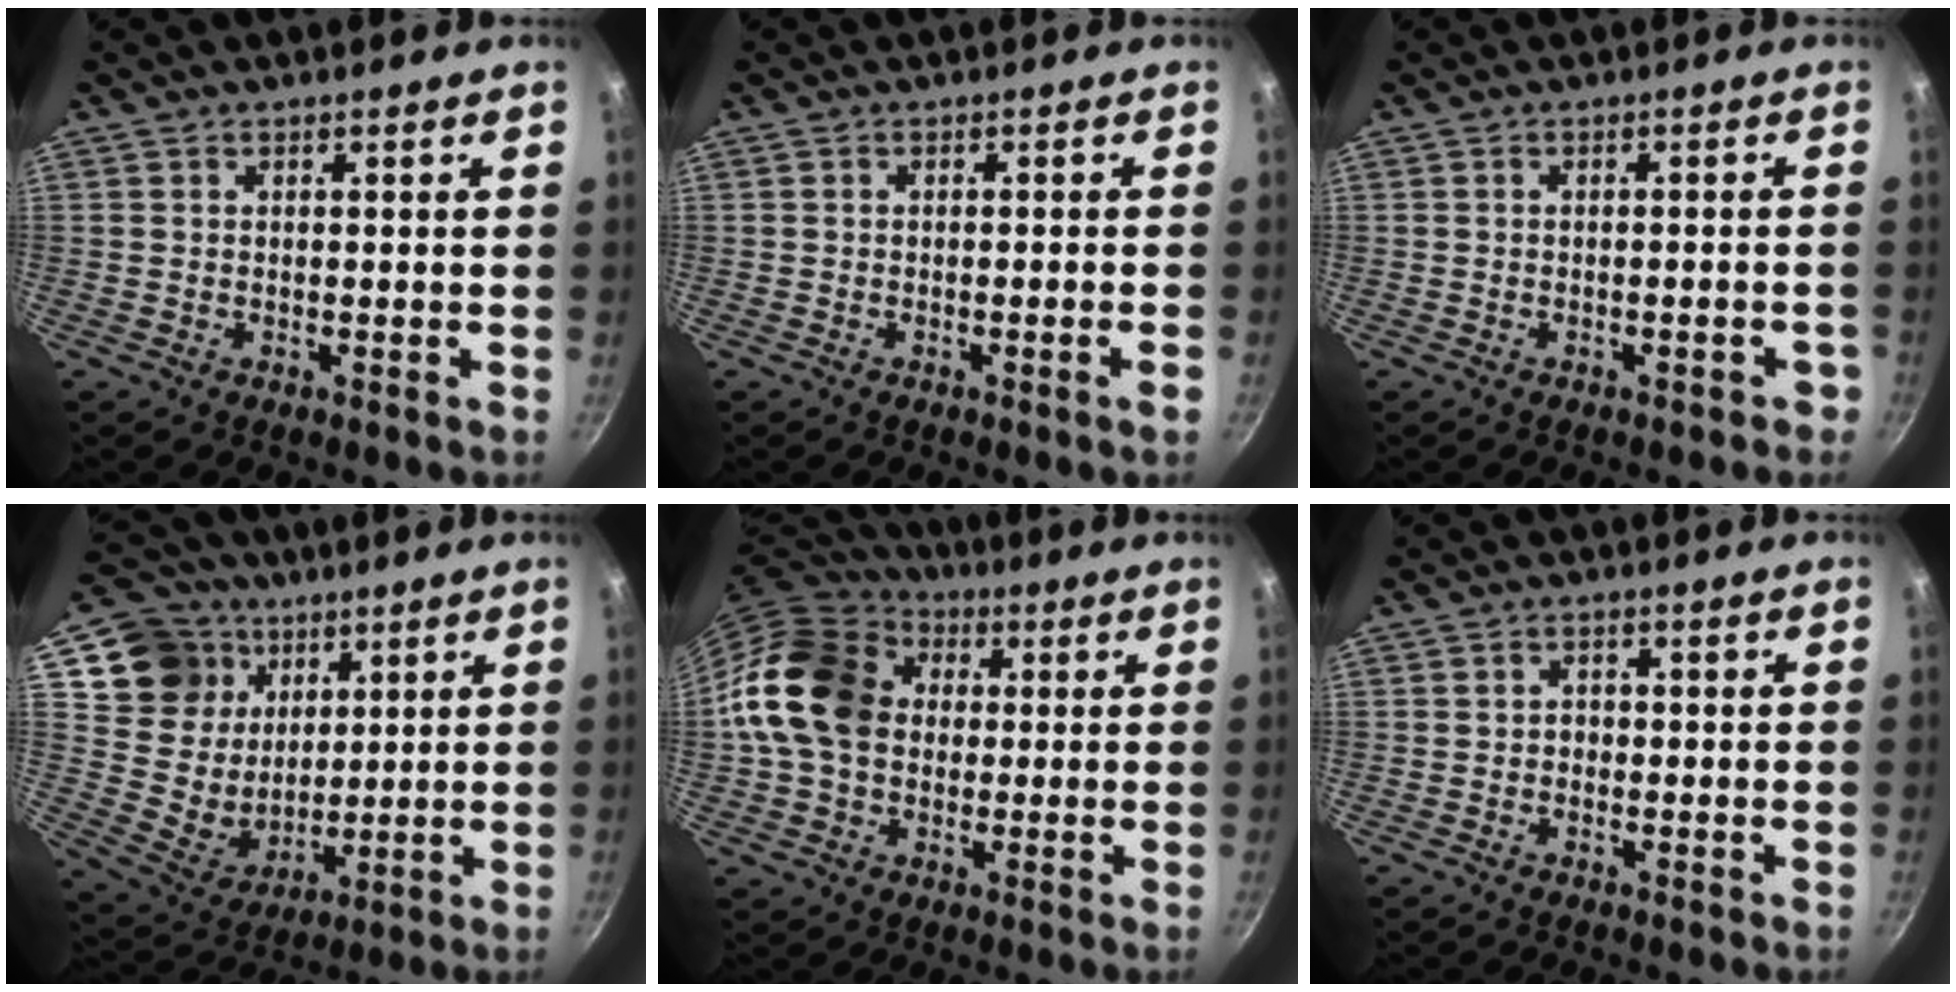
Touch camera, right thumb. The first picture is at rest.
{"total": 1.7, "force": [-0.9, -0.2, 1.4], "torque": [-0.022, 0.008, -0.010]}
{"total": 2.4, "force": [-1.4, 0.9, 1.7], "torque": [-0.014, 0.015, -0.012]}
{"total": 15.1, "force": [6.7, 12.7, 4.8], "torque": [-0.044, -0.031, 0.130]}
{"total": 17.1, "force": [1.6, 13.4, 10.5], "torque": [-0.174, 0.032, 0.016]}
{"total": 1.4, "force": [-0.3, 1.2, 0.6], "torque": [-0.006, 0.005, -0.007]}